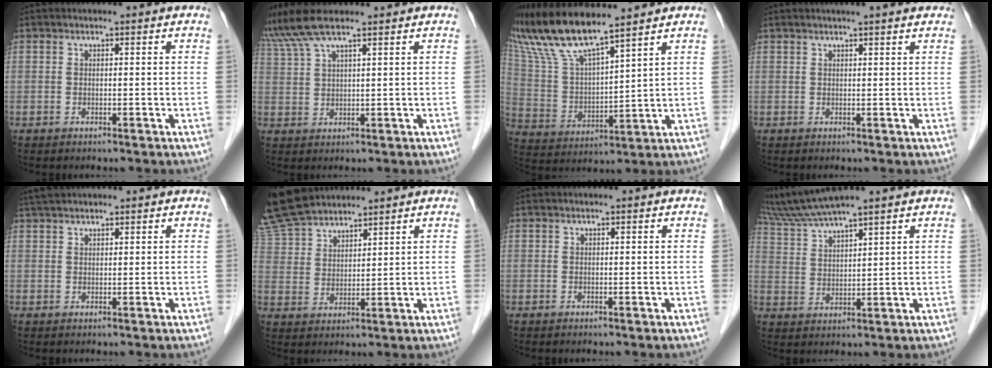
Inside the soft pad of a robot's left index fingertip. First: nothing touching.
{"total": 7.2, "force": [6.1, 0.1, 3.8], "torque": [-0.083, 0.028, 0.118]}
{"total": 12.4, "force": [10.6, 0.2, 6.5], "torque": [-0.144, 0.007, 0.214]}
{"total": 5.2, "force": [4.2, 0.0, 2.9], "torque": [-0.041, 0.020, 0.051]}
{"total": 4.1, "force": [3.5, 0.6, 1.9], "torque": [-0.034, 0.026, 0.066]}
{"total": 13.8, "force": [12.2, 4.2, 4.8], "torque": [-0.133, 0.033, 0.250]}
{"total": 0.0}
{"total": 8.3, "force": [7.4, -1.1, 3.5], "torque": [-0.078, 0.019, 0.148]}